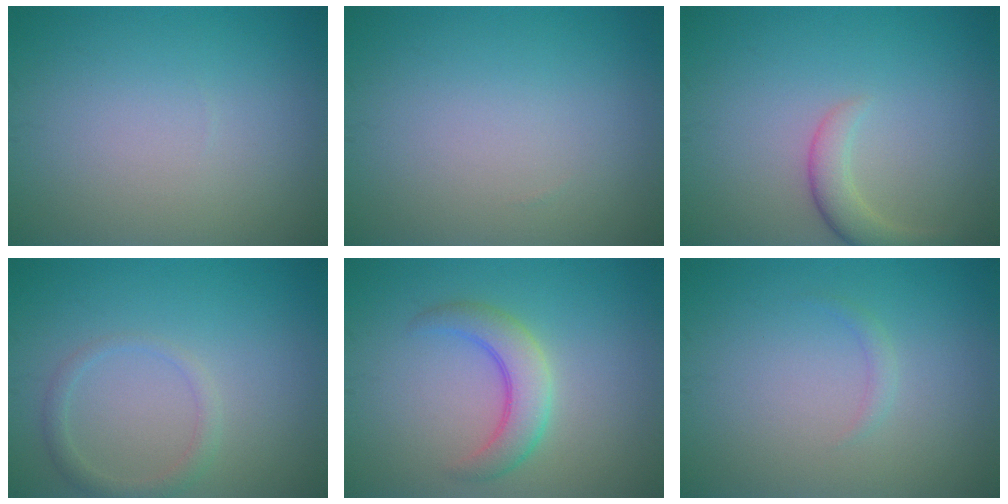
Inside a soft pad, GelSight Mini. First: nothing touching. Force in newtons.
{"total": 0.0}
{"total": 2.6, "press": 2.6, "slide": 0.3}
{"total": 1.7, "press": 1.7, "slide": 0.1}
{"total": 3.8, "press": 3.8, "slide": 0.1}
{"total": 0.8, "press": 0.8, "slide": 0.0}